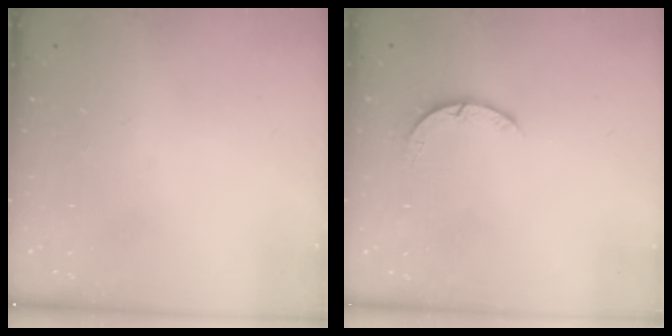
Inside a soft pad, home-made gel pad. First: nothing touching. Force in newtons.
{"total": 2.9, "press": 2.9, "slide": 0.4}